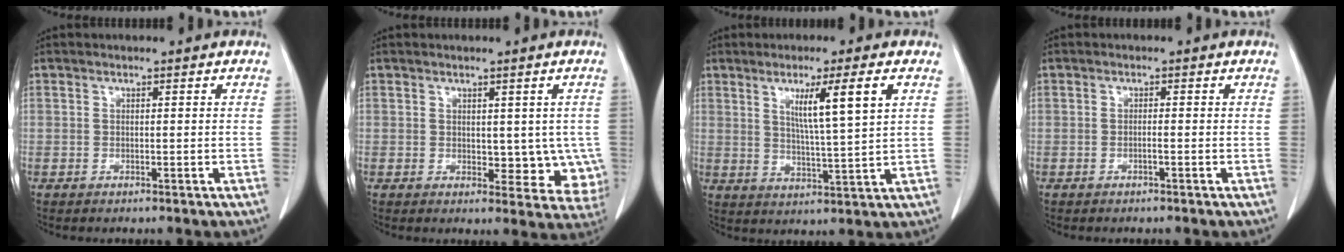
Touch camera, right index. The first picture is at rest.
{"total": 7.1, "force": [0.2, 4.4, 5.6], "torque": [-0.036, -0.004, 0.010]}
{"total": 8.5, "force": [3.4, -0.6, 7.8], "torque": [-0.128, -0.010, 0.059]}
{"total": 0.7, "force": [-0.3, -0.1, 0.7], "torque": [-0.012, 0.001, -0.006]}